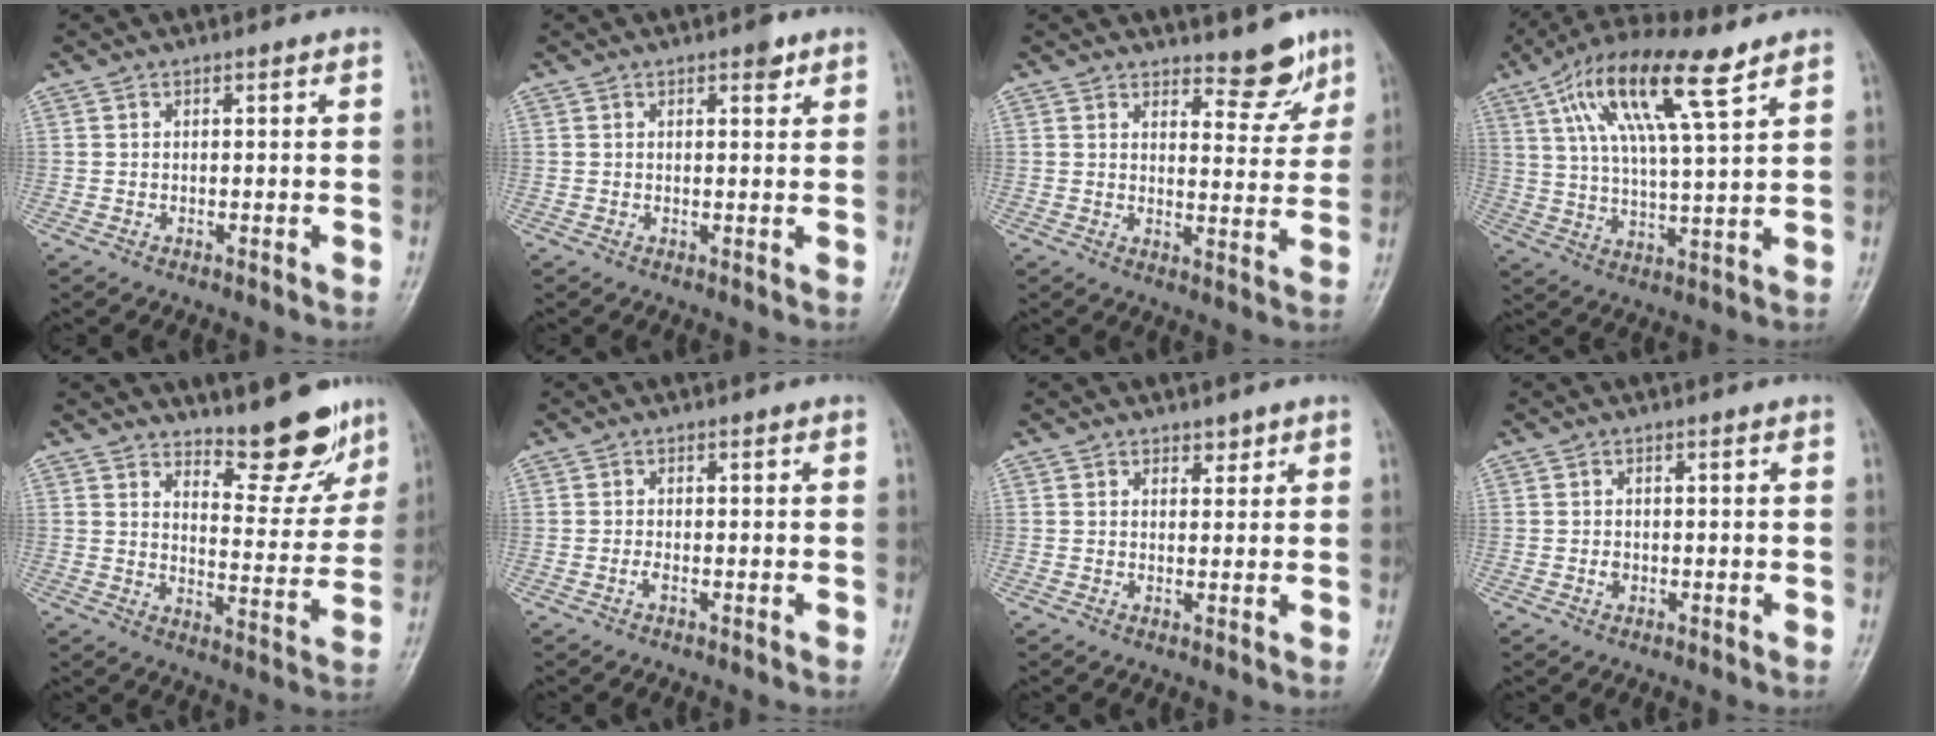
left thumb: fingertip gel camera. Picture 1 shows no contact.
{"total": 2.3, "force": [1.4, 1.0, 1.4], "torque": [-0.011, -0.006, 0.018]}
{"total": 6.8, "force": [5.9, 2.9, 1.7], "torque": [0.004, -0.053, 0.075]}
{"total": 16.2, "force": [8.2, 4.2, 13.3], "torque": [-0.243, -0.008, 0.149]}
{"total": 11.5, "force": [9.6, 3.4, 5.4], "torque": [-0.041, -0.078, 0.143]}
{"total": 0.7, "force": [-0.2, 0.3, 0.6], "torque": [-0.011, -0.002, -0.005]}
{"total": 1.8, "force": [1.4, 1.1, 0.5], "torque": [0.010, -0.009, 0.018]}
{"total": 1.0, "force": [-0.2, 0.8, 0.5], "torque": [-0.006, 0.001, -0.001]}